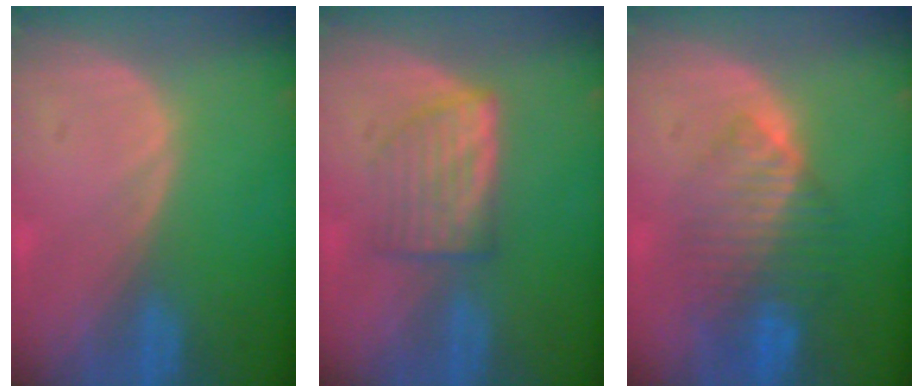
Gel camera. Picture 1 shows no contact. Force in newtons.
{"total": 5.4, "press": 5.4, "slide": 0.3}
{"total": 8.0, "press": 7.2, "slide": 3.3}